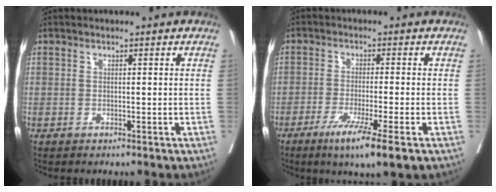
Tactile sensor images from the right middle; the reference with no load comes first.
{"total": 8.4, "force": [-4.8, -0.2, 6.9], "torque": [-0.114, -0.024, -0.078]}